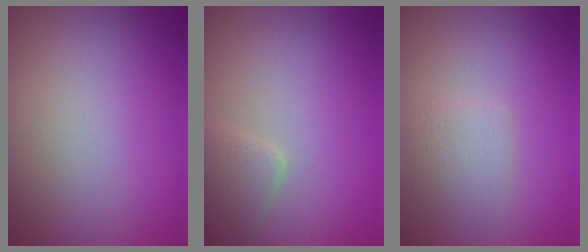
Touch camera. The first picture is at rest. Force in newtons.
{"total": 2.1, "press": 2.1, "slide": 0.1}
{"total": 1.9, "press": 1.9, "slide": 0.0}